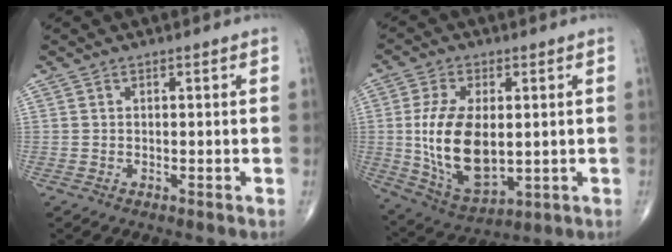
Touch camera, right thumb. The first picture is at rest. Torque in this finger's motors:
{"motor_torque": [1.85, 3.16, 1.75, 0.46, 0.45]}